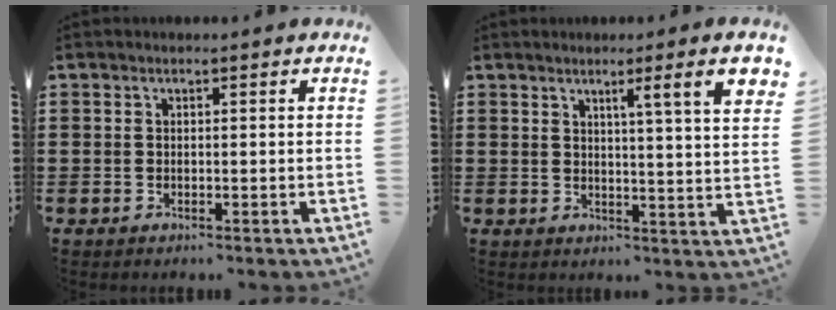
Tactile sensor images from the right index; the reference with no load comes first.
{"total": 5.9, "force": [3.0, -0.5, 5.0], "torque": [-0.080, -0.015, 0.041]}